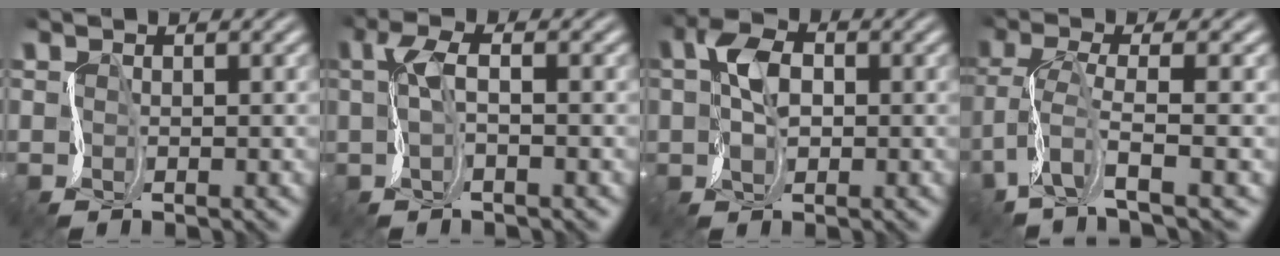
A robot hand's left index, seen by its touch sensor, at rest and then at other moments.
{"total": 2.2, "force": [0.4, 0.5, 2.1], "torque": [-0.051, 0.009, 0.001]}
{"total": 3.8, "force": [0.5, 2.4, 3.0], "torque": [-0.060, 0.012, -0.002]}
{"total": 4.8, "force": [-0.9, 1.2, 4.6], "torque": [-0.104, 0.001, -0.033]}